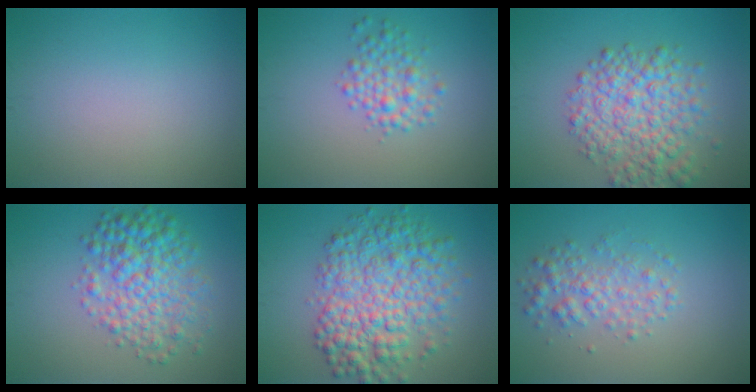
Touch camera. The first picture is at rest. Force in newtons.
{"total": 2.7, "press": 2.7, "slide": 0.1}
{"total": 6.5, "press": 6.5, "slide": 0.2}
{"total": 6.1, "press": 6.1, "slide": 0.0}
{"total": 8.1, "press": 8.1, "slide": 0.1}
{"total": 3.0, "press": 3.0, "slide": 0.0}